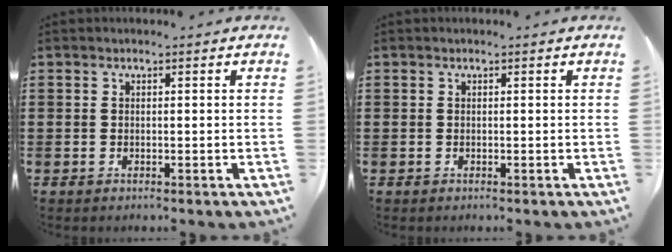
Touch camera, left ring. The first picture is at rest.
{"total": 0.0}